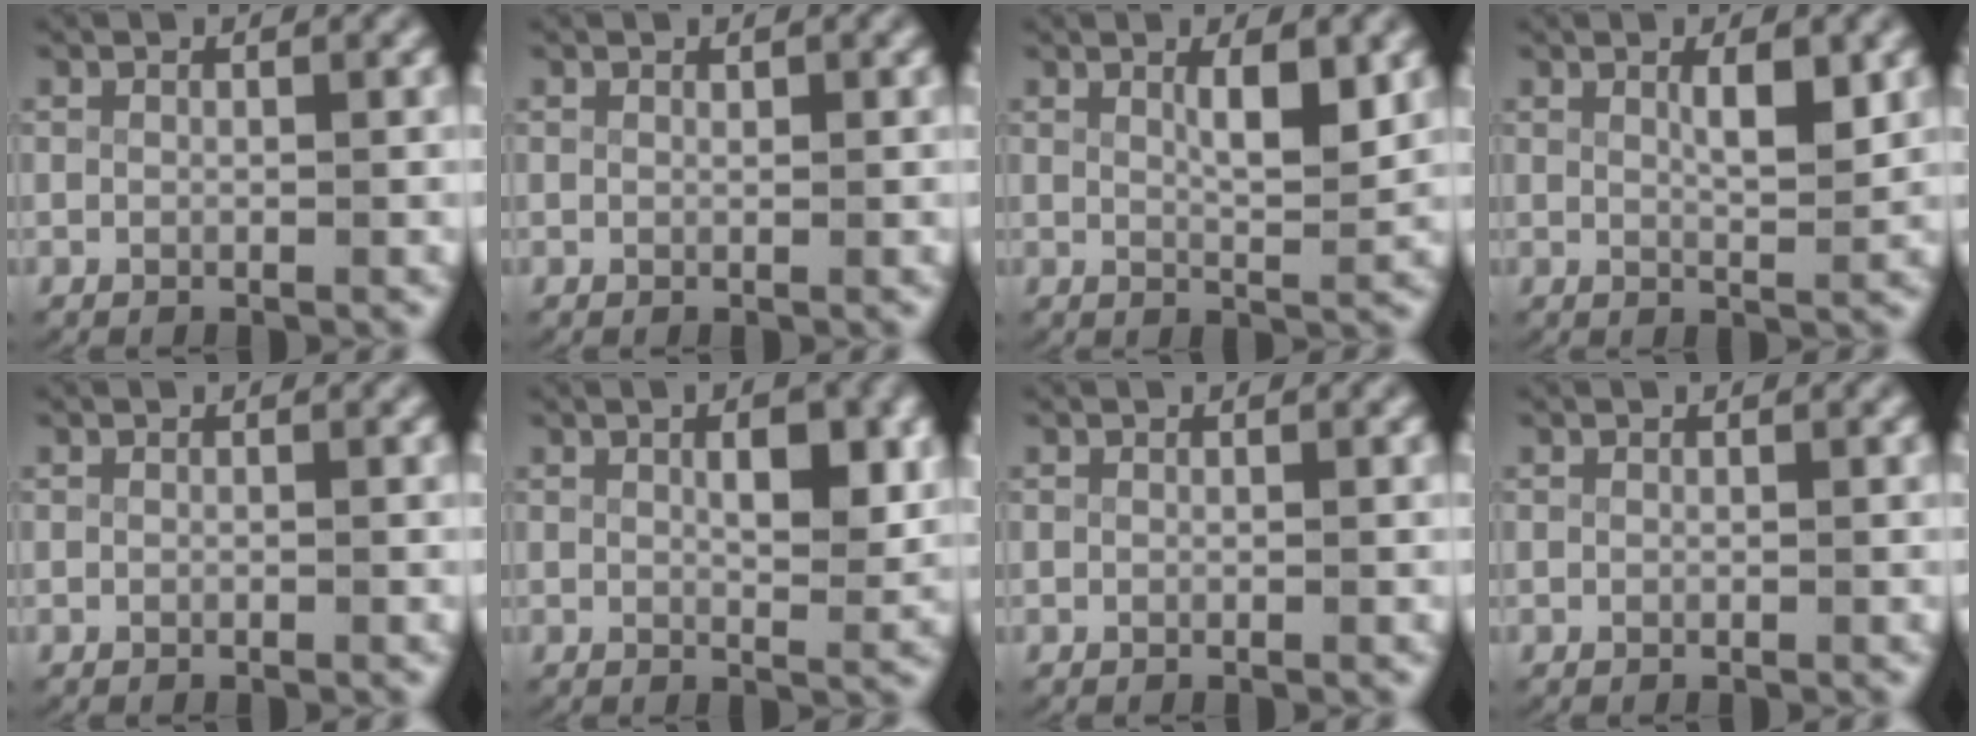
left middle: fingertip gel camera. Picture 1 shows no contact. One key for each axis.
{"total": 0.0}
{"total": 3.1, "fx": 1.3, "fy": 0.5, "fz": 2.8, "tx": -0.046, "ty": -0.013, "tz": 0.028}
{"total": 2.8, "fx": 1.1, "fy": 0.4, "fz": 2.5, "tx": -0.043, "ty": -0.012, "tz": 0.024}
{"total": 0.0}
{"total": 3.6, "fx": 1.1, "fy": 1.1, "fz": 3.3, "tx": -0.047, "ty": -0.010, "tz": 0.020}
{"total": 0.0}
{"total": 0.0}